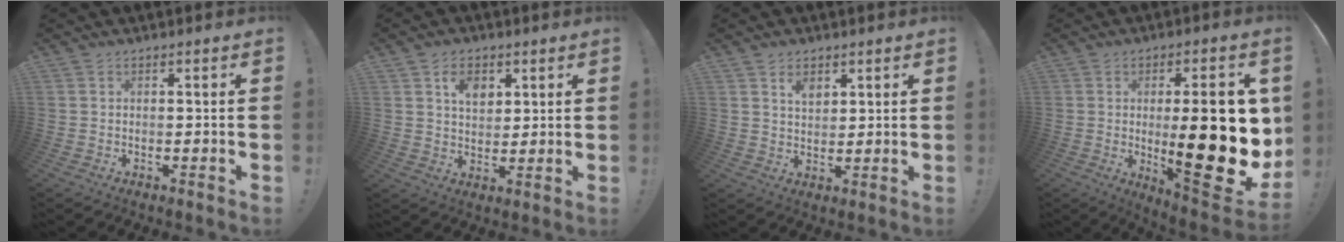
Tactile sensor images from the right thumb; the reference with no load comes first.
{"total": 6.5, "force": [3.2, 4.6, 3.4], "torque": [-0.042, -0.013, 0.055]}
{"total": 3.9, "force": [2.5, 2.5, 1.5], "torque": [-0.016, -0.012, 0.044]}
{"total": 27.1, "force": [-0.4, 9.1, 25.5], "torque": [-0.370, -0.025, 0.005]}